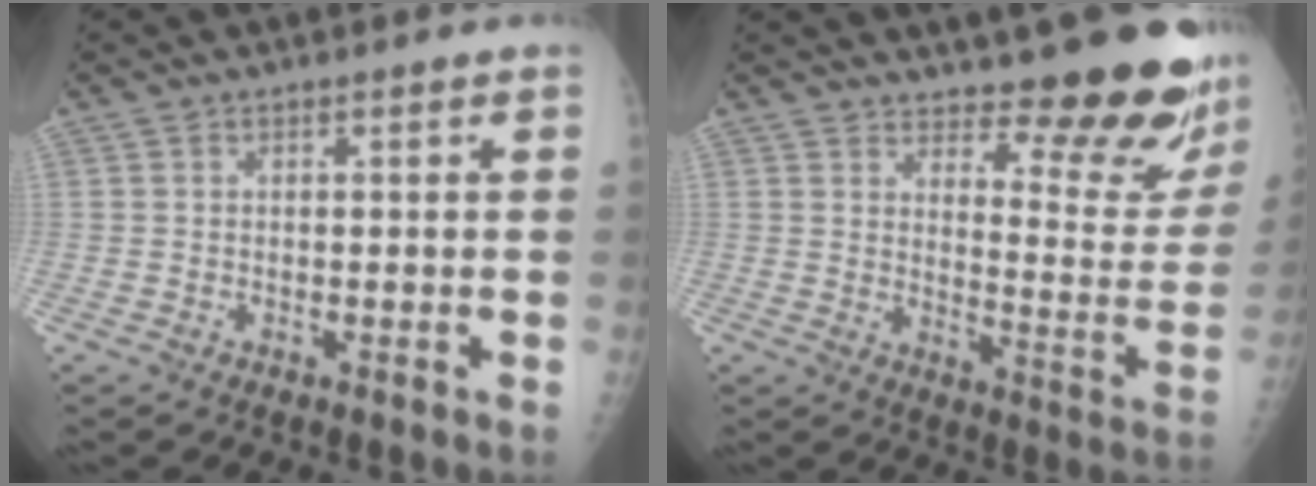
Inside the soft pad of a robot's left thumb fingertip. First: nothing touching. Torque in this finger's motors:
{"motor_torque": [0.36, 0.40, -0.12, -0.29, 0.17]}